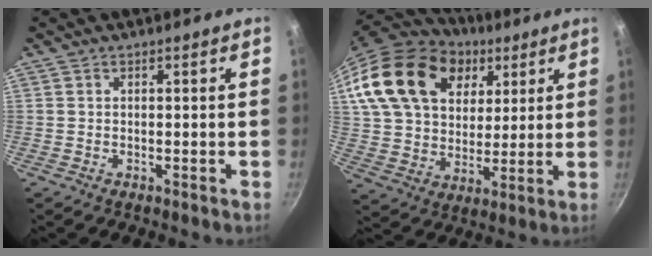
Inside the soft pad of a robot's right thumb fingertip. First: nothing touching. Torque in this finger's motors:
{"motor_torque": [-1.04, 1.96, 0.73, -0.39, 0.50]}